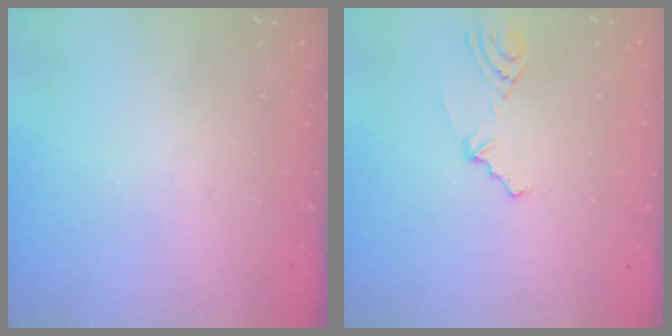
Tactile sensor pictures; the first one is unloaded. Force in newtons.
{"total": 2.3, "press": 1.8, "slide": 1.5}